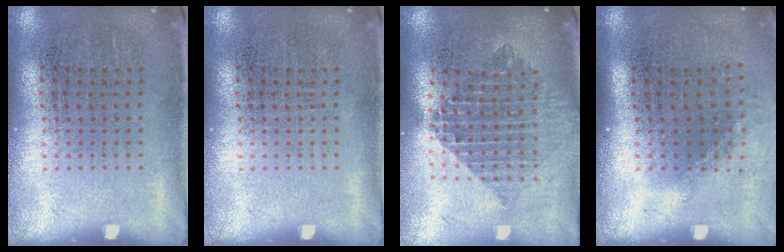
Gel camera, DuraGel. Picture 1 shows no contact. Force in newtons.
{"total": 0.0}
{"total": 2.1, "press": 1.6, "slide": 1.3}
{"total": 1.1, "press": 0.9, "slide": 0.7}